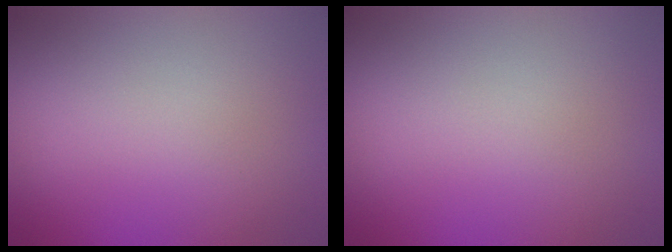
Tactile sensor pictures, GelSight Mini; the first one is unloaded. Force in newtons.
{"total": 0.0}